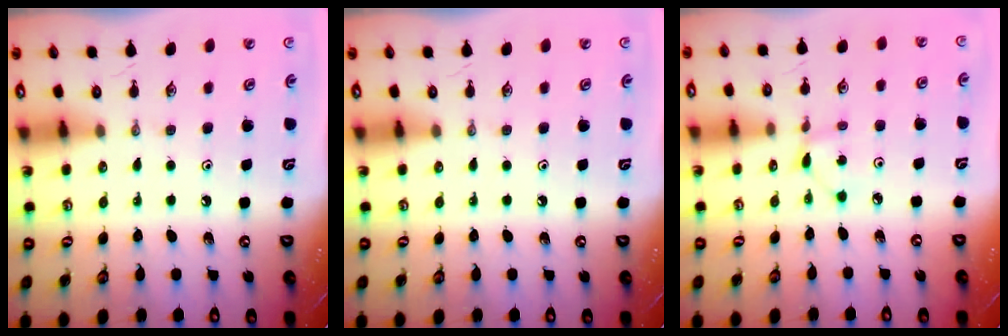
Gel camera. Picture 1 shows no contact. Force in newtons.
{"total": 0.0}
{"total": 2.5, "press": 2.4, "slide": 0.3}